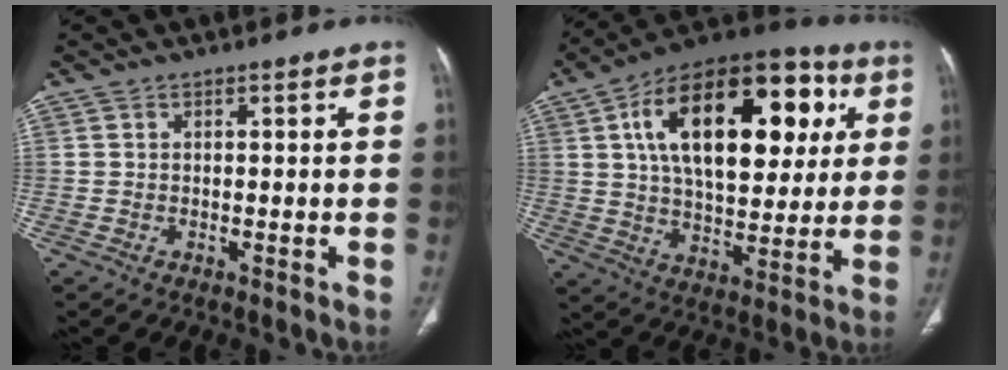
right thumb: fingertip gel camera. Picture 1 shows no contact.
{"total": 28.4, "force": [8.1, 15.1, 22.7], "torque": [-0.334, 0.011, 0.124]}